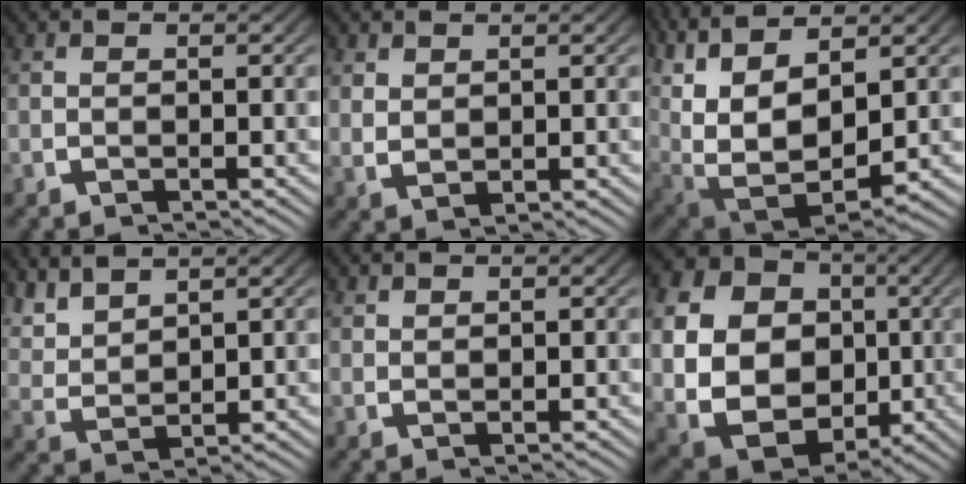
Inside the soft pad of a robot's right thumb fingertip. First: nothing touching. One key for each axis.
{"total": 1.8, "fx": 1.0, "fy": 1.0, "fz": 1.1, "tx": -0.023, "ty": -0.006, "tz": 0.032}
{"total": 15.5, "fx": 0.1, "fy": 11.2, "fz": 10.7, "tx": -0.262, "ty": -0.064, "tz": 0.028}
{"total": 4.5, "fx": 2.7, "fy": 2.5, "fz": 2.7, "tx": -0.062, "ty": -0.006, "tz": 0.064}
{"total": 0.9, "fx": 0.9, "fy": 0.1, "fz": 0.1, "tx": 0.005, "ty": 0.000, "tz": 0.021}
{"total": 20.9, "fx": -0.4, "fy": 17.1, "fz": 12.0, "tx": -0.282, "ty": -0.067, "tz": 0.006}